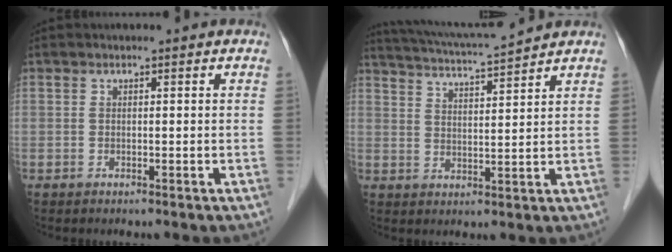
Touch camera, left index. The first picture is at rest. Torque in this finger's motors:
{"motor_torque": [0.81, -1.33, 0.21, 0.07]}